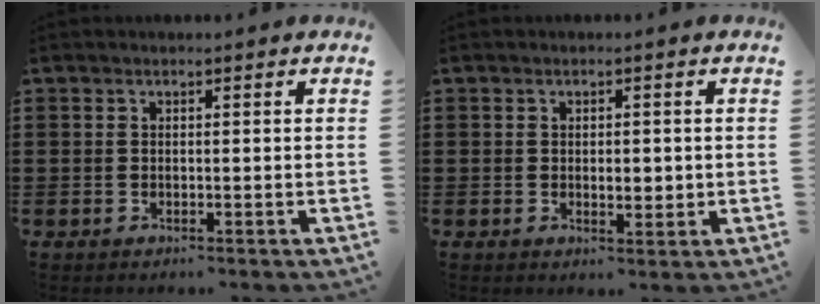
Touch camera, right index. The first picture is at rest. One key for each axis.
{"total": 2.7, "fx": 0.0, "fy": 1.3, "fz": 2.4, "tx": -0.039, "ty": 0.000, "tz": -0.002}